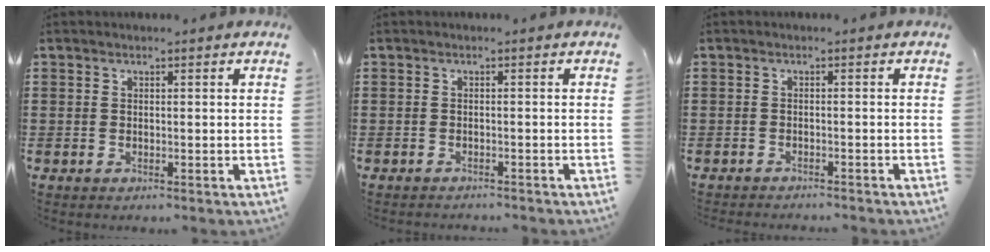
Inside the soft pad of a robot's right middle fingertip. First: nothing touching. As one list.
[{"total": 0.7, "force": [-0.7, 0.0, 0.0], "torque": [-0.003, 0.000, -0.015]}, {"total": 1.0, "force": [-1.0, -0.1, 0.0], "torque": [-0.004, -0.001, -0.020]}]